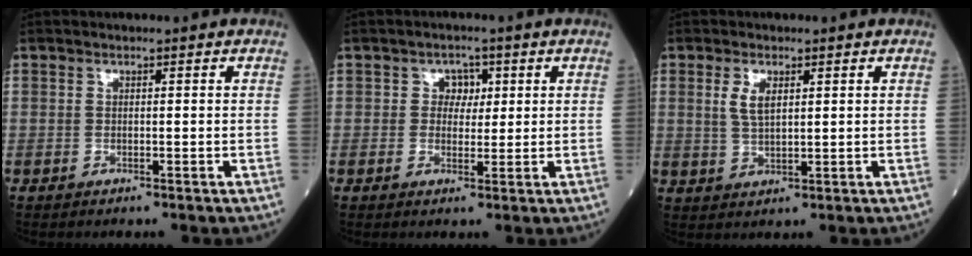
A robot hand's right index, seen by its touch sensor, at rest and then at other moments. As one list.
[{"total": 2.9, "force": [0.9, 2.3, 1.5], "torque": [-0.015, 0.004, 0.011]}, {"total": 3.6, "force": [1.4, 1.4, 3.0], "torque": [-0.066, 0.000, 0.030]}]